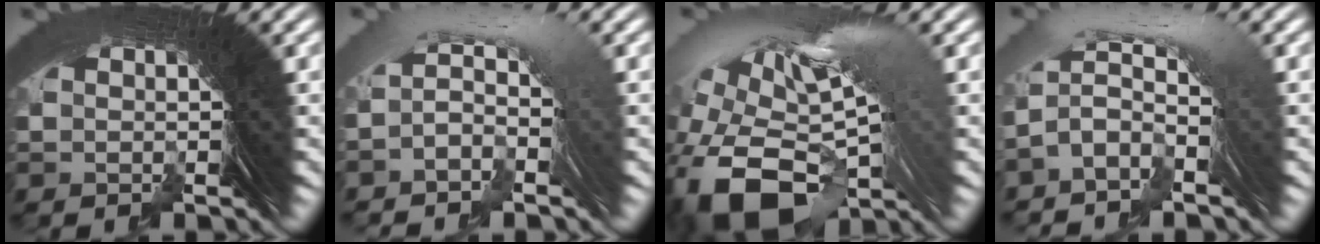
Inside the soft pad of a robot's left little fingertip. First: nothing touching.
{"total": 4.5, "force": [0.3, 2.5, 3.8], "torque": [-0.050, 0.027, -0.014]}
{"total": 9.1, "force": [-2.5, 5.1, 7.1], "torque": [-0.158, -0.034, -0.013]}
{"total": 5.7, "force": [0.3, 3.6, 4.3], "torque": [-0.085, 0.019, -0.013]}